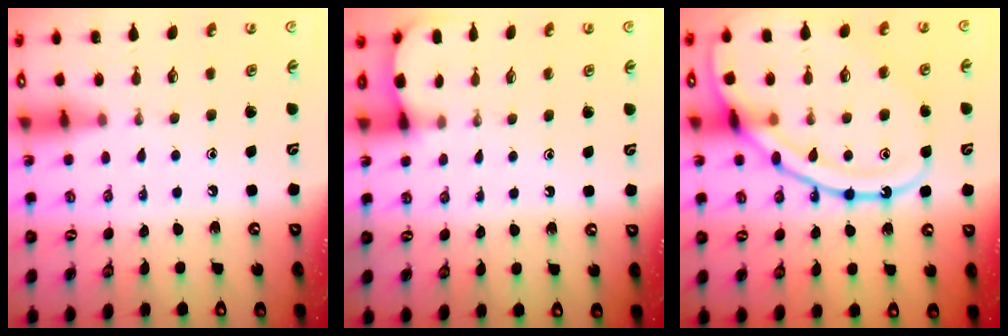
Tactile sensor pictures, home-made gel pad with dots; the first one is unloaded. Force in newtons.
{"total": 1.8, "press": 1.7, "slide": 0.2}
{"total": 21.6, "press": 21.5, "slide": 2.0}